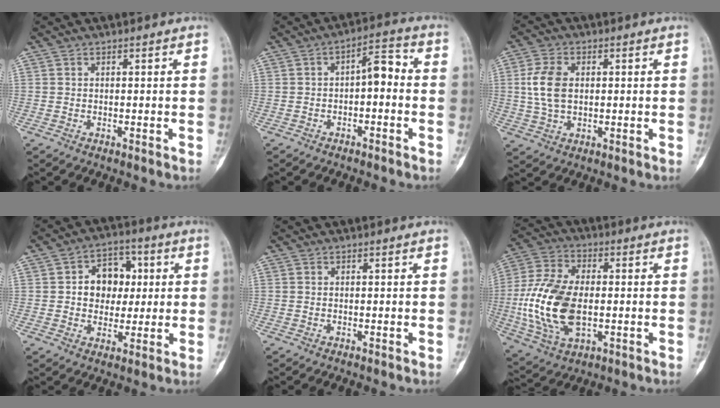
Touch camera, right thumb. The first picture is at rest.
{"total": 6.0, "force": [-0.9, 2.9, 5.2], "torque": [-0.065, 0.036, -0.023]}
{"total": 7.7, "force": [0.9, 4.9, 5.8], "torque": [-0.118, 0.005, 0.020]}
{"total": 9.9, "force": [1.4, 7.8, 6.0], "torque": [-0.039, 0.011, 0.017]}
{"total": 0.0}
{"total": 17.9, "force": [-1.7, 10.3, 14.5], "torque": [-0.299, 0.002, -0.027]}